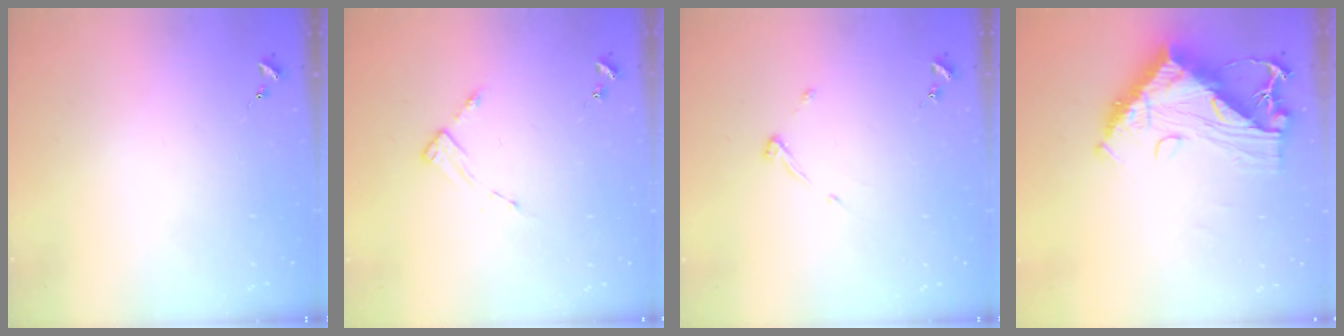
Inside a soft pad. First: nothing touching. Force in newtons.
{"total": 3.0, "press": 3.0, "slide": 0.5}
{"total": 3.9, "press": 3.9, "slide": 0.6}
{"total": 14.5, "press": 14.4, "slide": 1.6}